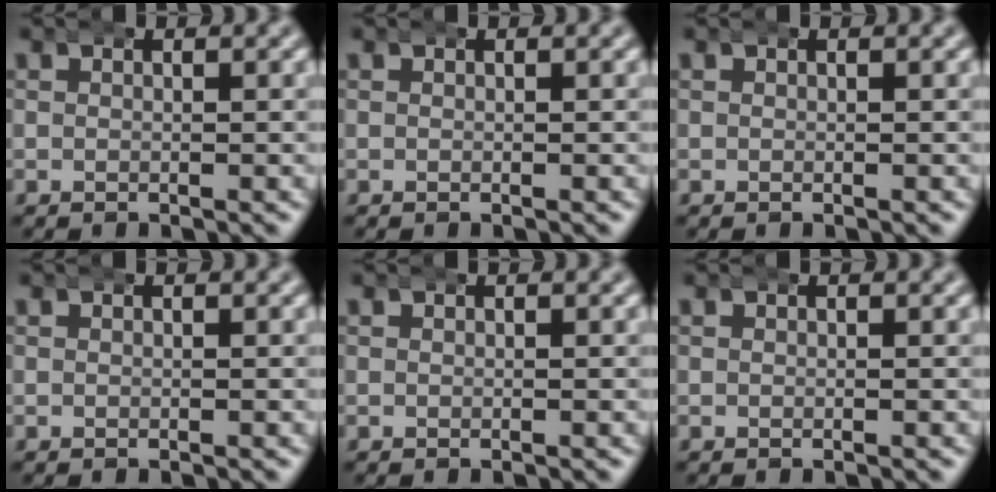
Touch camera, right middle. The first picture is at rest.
{"total": 0.0}
{"total": 0.0}
{"total": 0.0}
{"total": 0.0}
{"total": 0.0}